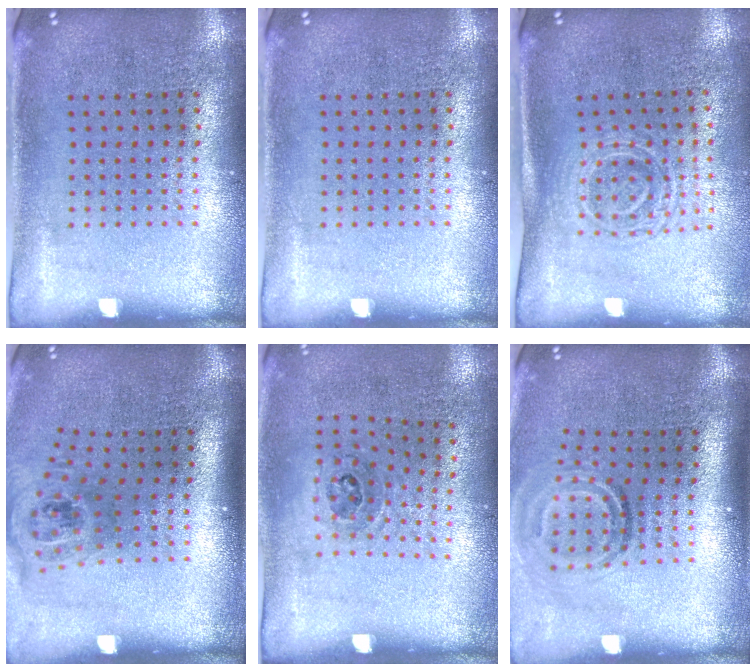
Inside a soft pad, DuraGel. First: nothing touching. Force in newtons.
{"total": 0.0}
{"total": 1.7, "press": 1.3, "slide": 1.0}
{"total": 1.6, "press": 1.2, "slide": 1.2}
{"total": 1.1, "press": 0.7, "slide": 0.9}
{"total": 1.9, "press": 1.3, "slide": 1.4}